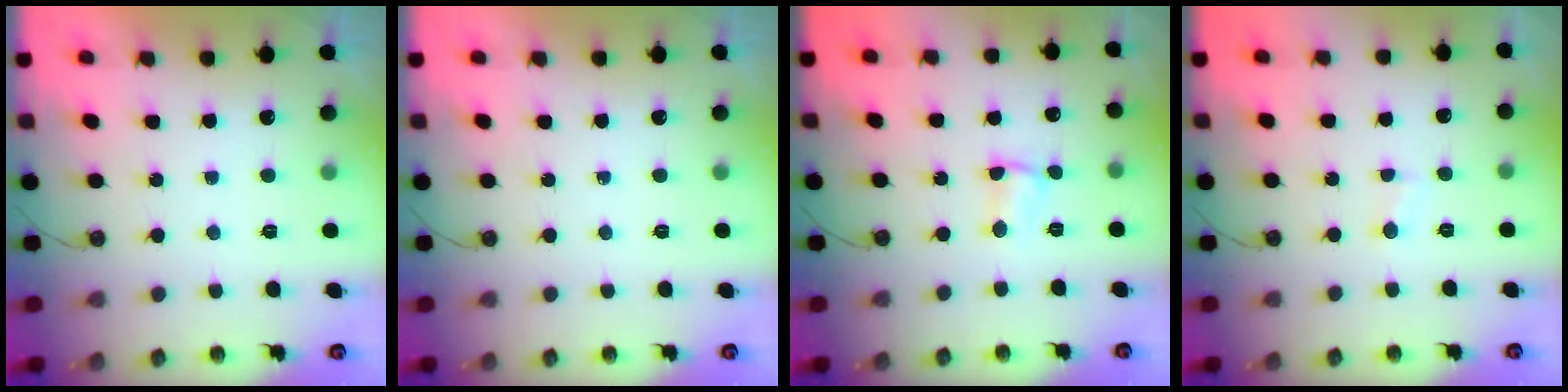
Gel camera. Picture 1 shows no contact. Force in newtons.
{"total": 0.0}
{"total": 2.6, "press": 2.6, "slide": 0.4}
{"total": 1.7, "press": 1.6, "slide": 0.6}